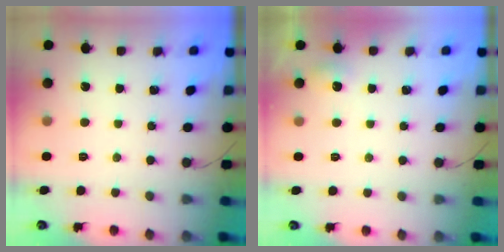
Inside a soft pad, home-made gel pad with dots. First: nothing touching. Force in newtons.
{"total": 4.5, "press": 4.3, "slide": 1.4}